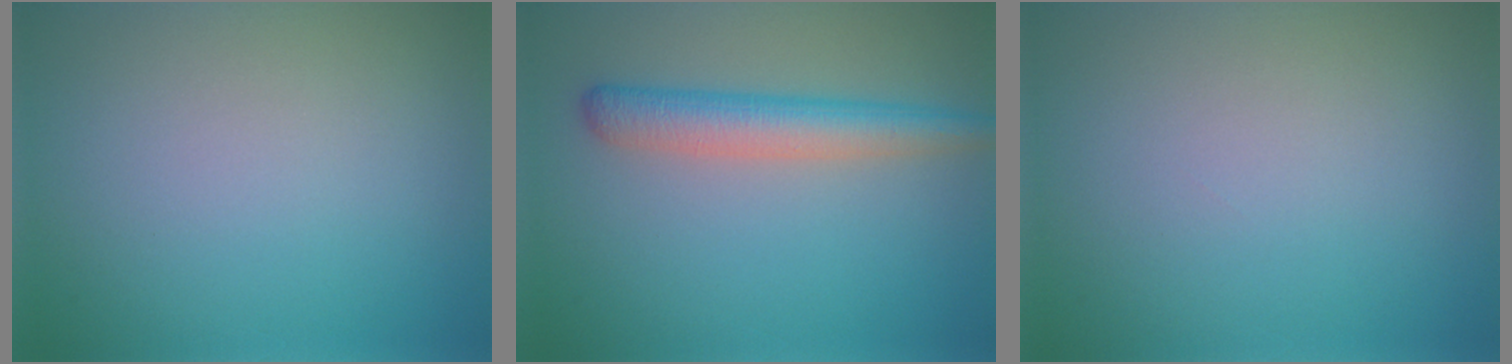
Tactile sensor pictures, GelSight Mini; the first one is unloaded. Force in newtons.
{"total": 4.1, "press": 4.1, "slide": 0.1}
{"total": 0.0}